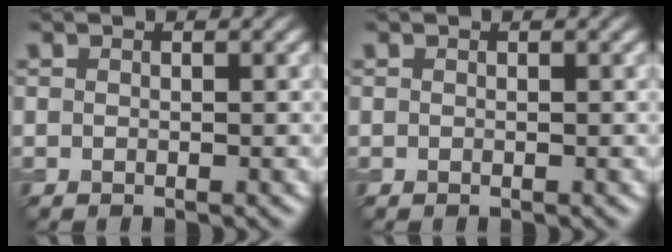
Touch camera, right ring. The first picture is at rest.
{"total": 0.0}